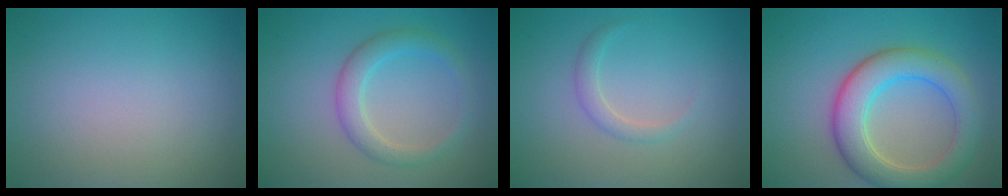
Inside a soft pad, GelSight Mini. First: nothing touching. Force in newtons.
{"total": 3.1, "press": 3.1, "slide": 0.2}
{"total": 1.4, "press": 1.4, "slide": 0.1}
{"total": 6.4, "press": 6.4, "slide": 0.5}